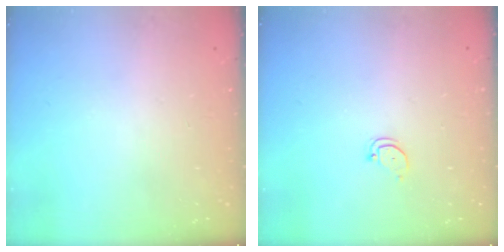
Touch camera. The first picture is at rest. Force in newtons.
{"total": 2.4, "press": 2.4, "slide": 0.2}